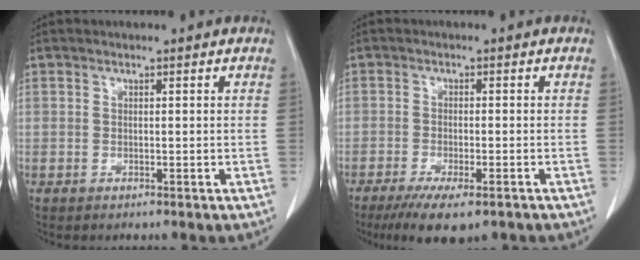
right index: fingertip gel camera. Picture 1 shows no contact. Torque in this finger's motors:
{"motor_torque": [0.71, -0.70, 0.38, 0.10]}